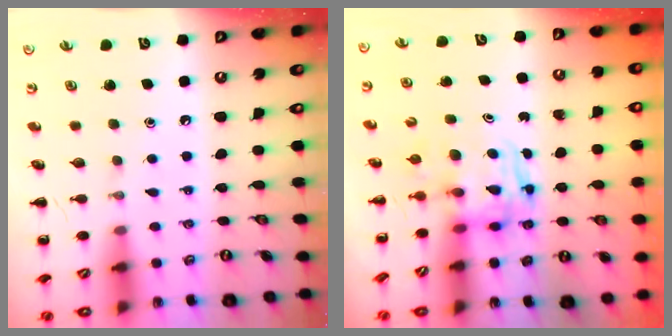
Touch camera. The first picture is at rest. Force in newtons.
{"total": 3.9, "press": 3.8, "slide": 0.8}